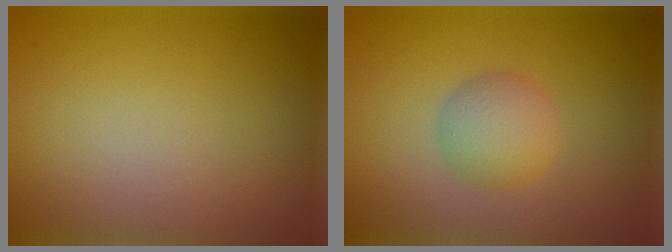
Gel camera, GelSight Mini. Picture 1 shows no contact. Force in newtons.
{"total": 2.6, "press": 2.6, "slide": 0.0}